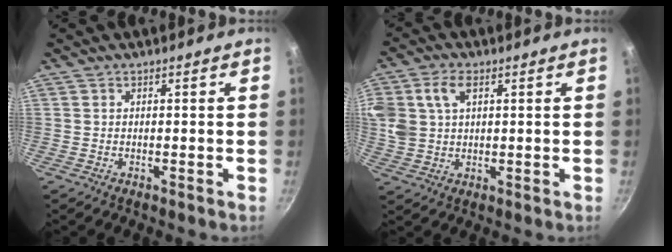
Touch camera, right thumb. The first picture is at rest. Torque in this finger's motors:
{"motor_torque": [0.03, 1.79, 1.15, 0.50, 0.09]}